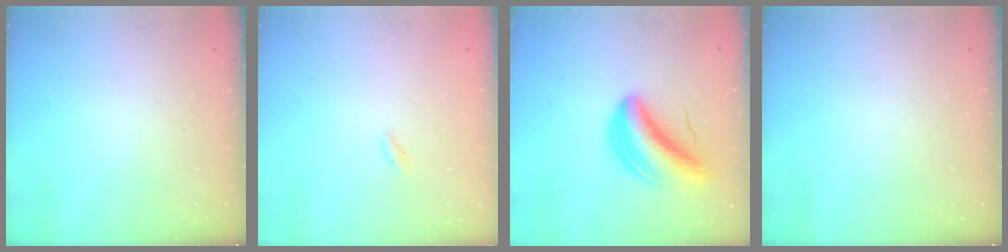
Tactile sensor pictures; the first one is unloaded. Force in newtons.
{"total": 0.6, "press": 0.5, "slide": 0.4}
{"total": 8.1, "press": 7.8, "slide": 2.2}
{"total": 0.0}